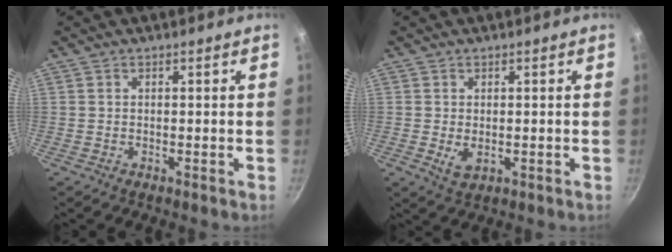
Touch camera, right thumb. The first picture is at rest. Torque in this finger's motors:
{"motor_torque": [-0.39, 0.39, 0.03, 0.01, 0.06]}